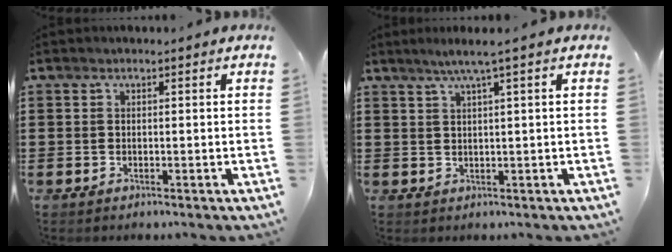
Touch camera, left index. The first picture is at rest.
{"total": 2.6, "force": [1.3, -0.4, 2.2], "torque": [-0.044, -0.003, 0.022]}